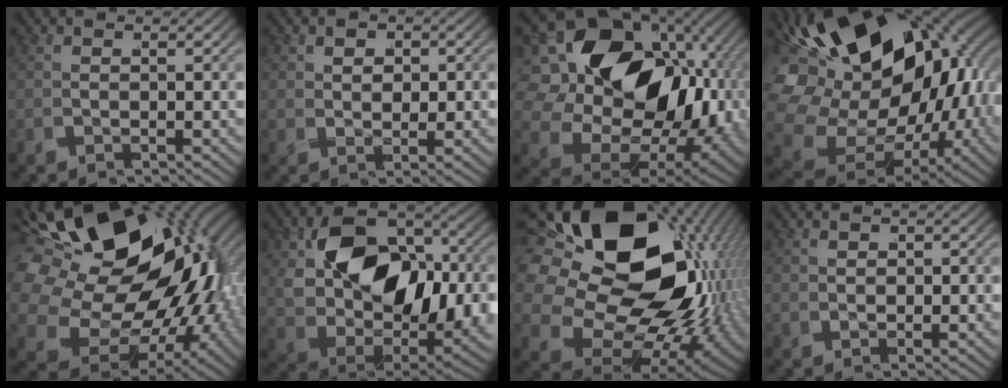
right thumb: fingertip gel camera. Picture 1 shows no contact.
{"total": 1.5, "force": [0.6, 1.1, 0.8], "torque": [-0.016, -0.004, 0.015]}
{"total": 22.9, "force": [-1.2, 16.3, 16.0], "torque": [-0.281, -0.051, -0.009]}
{"total": 26.4, "force": [1.0, 19.0, 18.3], "torque": [-0.356, -0.049, 0.023]}
{"total": 29.6, "force": [0.0, 20.9, 21.0], "torque": [-0.366, -0.042, 0.000]}
{"total": 18.3, "force": [-0.7, 12.4, 13.5], "torque": [-0.269, -0.059, 0.012]}
{"total": 27.5, "force": [-0.1, 18.5, 20.3], "torque": [-0.368, -0.055, 0.012]}
{"total": 0.6, "force": [0.1, 0.6, 0.1], "torque": [0.000, 0.002, 0.002]}